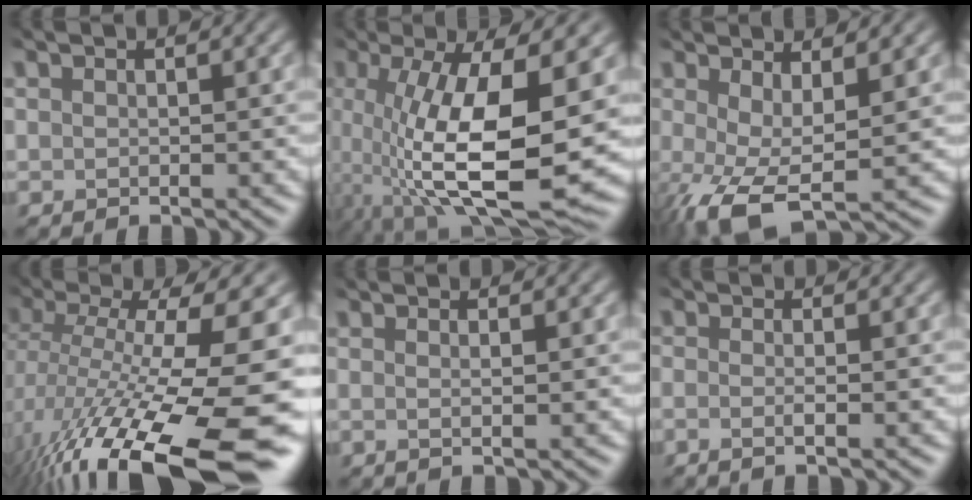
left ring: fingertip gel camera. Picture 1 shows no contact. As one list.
[{"total": 11.4, "force": [-2.9, 3.3, 10.5], "torque": [-0.199, -0.027, -0.043]}, {"total": 6.9, "force": [-1.1, 2.7, 6.3], "torque": [-0.133, -0.014, -0.018]}, {"total": 14.5, "force": [-5.8, 3.1, 13.0], "torque": [-0.220, -0.023, -0.085]}, {"total": 1.6, "force": [0.7, 0.7, 1.3], "torque": [0.008, 0.006, -0.019]}, {"total": 1.1, "force": [-0.6, 0.2, 0.9], "torque": [-0.016, -0.009, -0.023]}]